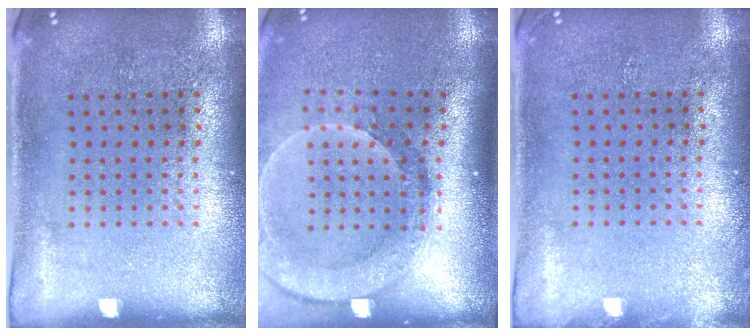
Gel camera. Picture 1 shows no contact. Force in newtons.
{"total": 2.6, "press": 2.0, "slide": 1.7}
{"total": 0.6, "press": 0.6, "slide": 0.1}